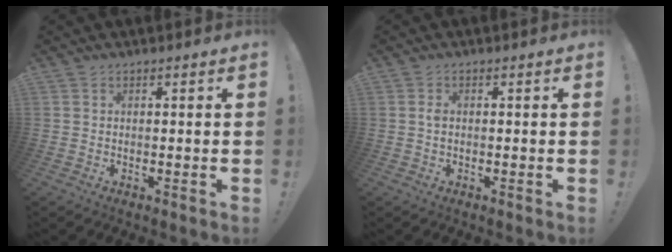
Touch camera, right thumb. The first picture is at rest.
{"total": 1.2, "force": [0.0, 0.7, 1.0], "torque": [-0.028, 0.007, 0.001]}